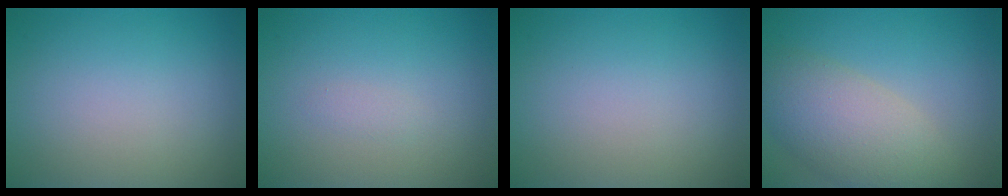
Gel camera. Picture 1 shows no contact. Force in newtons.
{"total": 0.6, "press": 0.6, "slide": 0.0}
{"total": 0.0}
{"total": 6.3, "press": 6.3, "slide": 0.5}